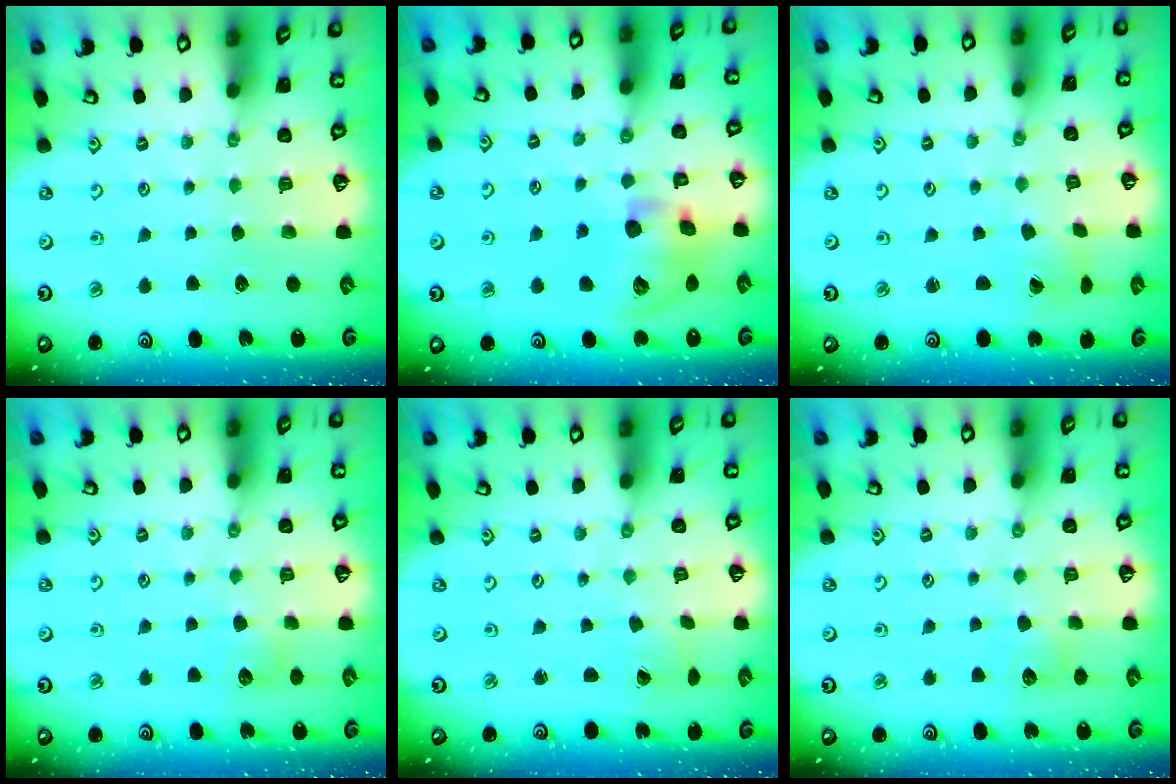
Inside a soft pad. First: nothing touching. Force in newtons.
{"total": 13.9, "press": 13.8, "slide": 2.1}
{"total": 2.1, "press": 2.1, "slide": 0.2}
{"total": 5.8, "press": 5.8, "slide": 0.9}
{"total": 0.8, "press": 0.8, "slide": 0.0}
{"total": 5.8, "press": 5.8, "slide": 0.9}